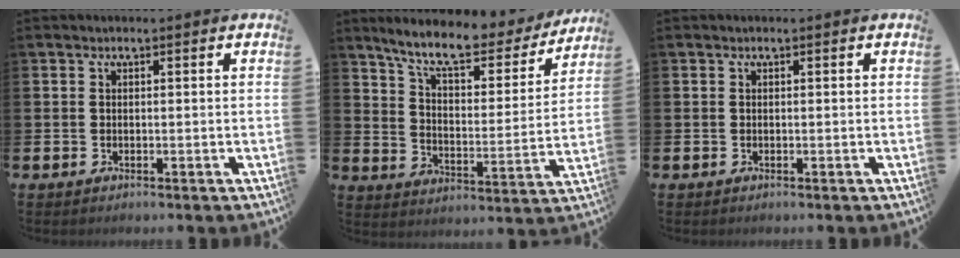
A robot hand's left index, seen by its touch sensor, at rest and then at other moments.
{"total": 9.6, "force": [8.4, 2.3, 4.0], "torque": [-0.096, -0.057, 0.141]}
{"total": 0.0}